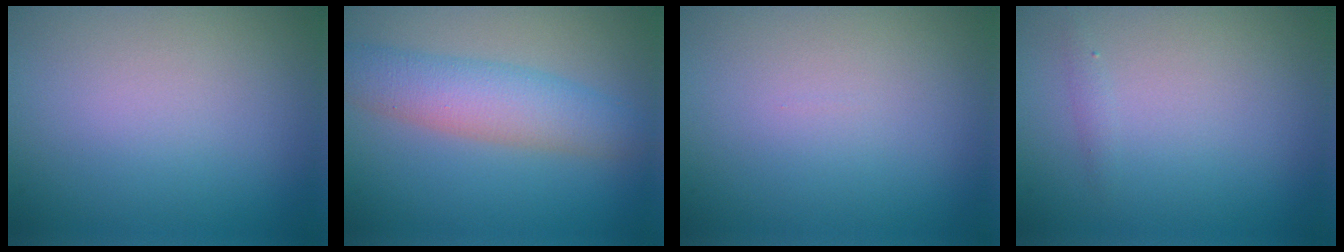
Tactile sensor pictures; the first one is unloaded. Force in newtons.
{"total": 4.8, "press": 4.8, "slide": 0.1}
{"total": 0.0}
{"total": 0.6, "press": 0.6, "slide": 0.0}